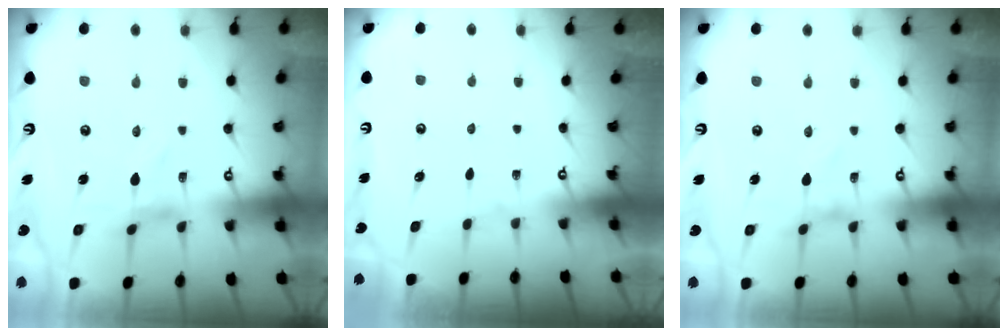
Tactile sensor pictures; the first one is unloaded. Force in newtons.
{"total": 0.0}
{"total": 0.0}